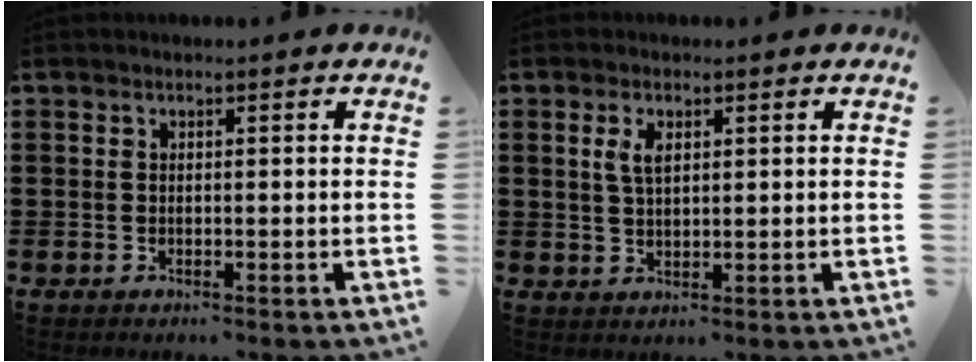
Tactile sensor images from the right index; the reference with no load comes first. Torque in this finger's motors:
{"motor_torque": [0.28, -0.02, 0.31, 0.07]}